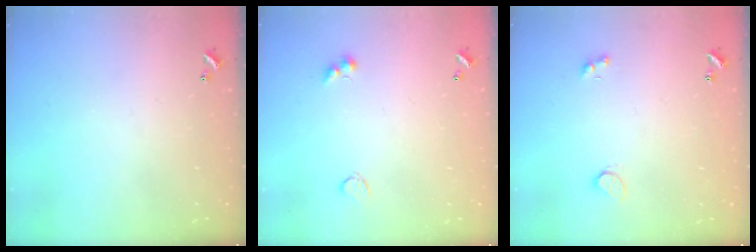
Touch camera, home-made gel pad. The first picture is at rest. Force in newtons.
{"total": 3.7, "press": 3.7, "slide": 0.7}
{"total": 3.9, "press": 3.8, "slide": 1.1}